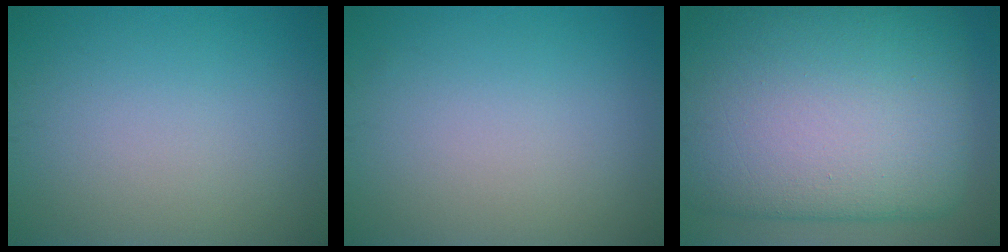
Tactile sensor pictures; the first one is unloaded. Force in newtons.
{"total": 0.0}
{"total": 20.2, "press": 20.2, "slide": 0.3}